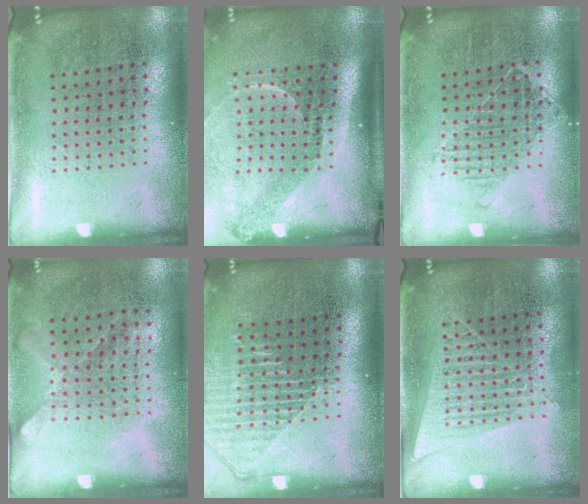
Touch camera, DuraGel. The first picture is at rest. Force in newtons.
{"total": 2.2, "press": 1.5, "slide": 1.6}
{"total": 1.1, "press": 0.9, "slide": 0.6}
{"total": 1.3, "press": 1.0, "slide": 0.8}
{"total": 1.4, "press": 1.3, "slide": 0.5}
{"total": 1.1, "press": 1.0, "slide": 0.5}